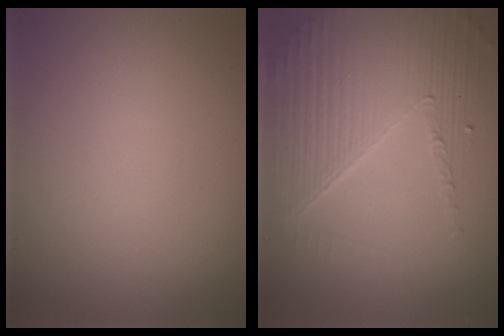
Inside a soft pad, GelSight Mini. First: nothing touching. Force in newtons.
{"total": 4.7, "press": 4.0, "slide": 2.5}